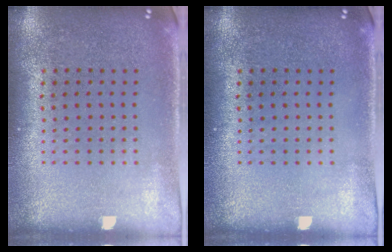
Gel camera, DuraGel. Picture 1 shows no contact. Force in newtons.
{"total": 0.0}